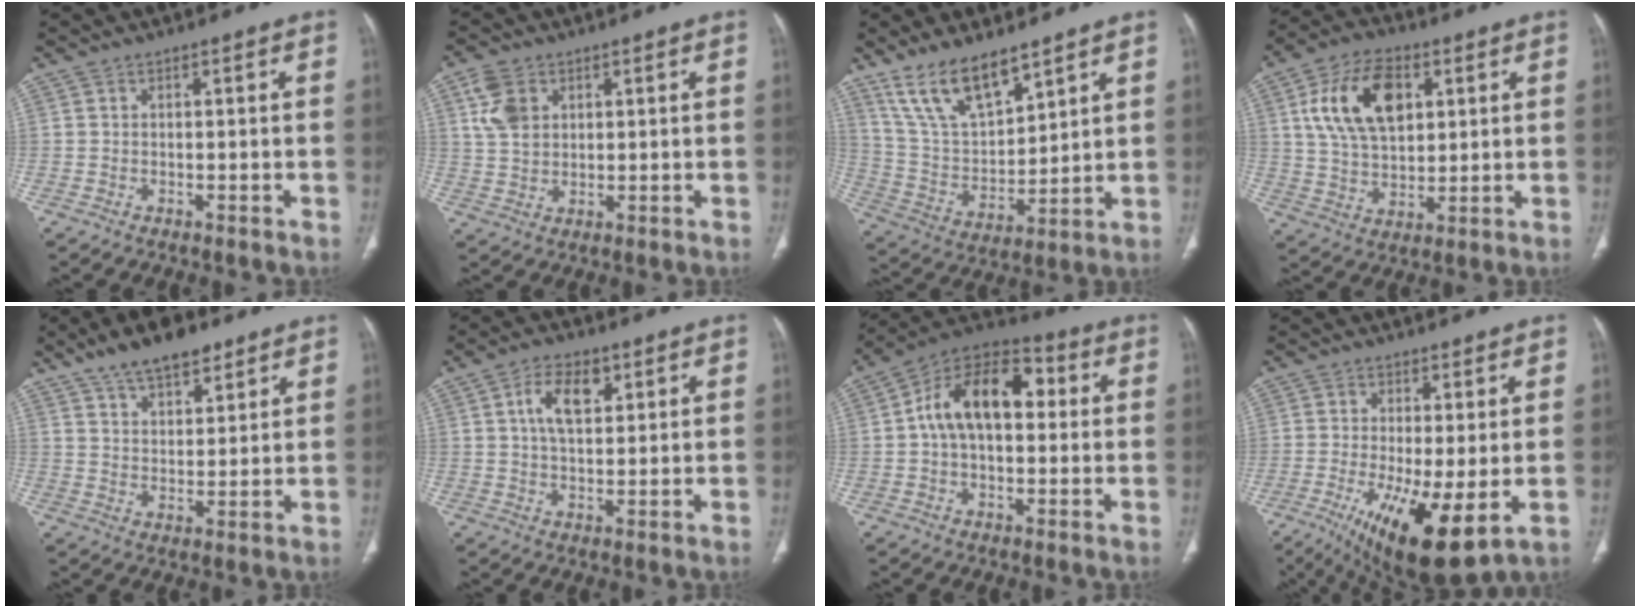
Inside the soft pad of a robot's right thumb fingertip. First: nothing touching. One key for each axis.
{"total": 6.8, "fx": 2.8, "fy": 4.8, "fz": 3.9, "tx": -0.067, "ty": -0.005, "tz": 0.058}
{"total": 14.3, "fx": 10.3, "fy": 5.6, "fz": 8.3, "tx": -0.129, "ty": -0.049, "tz": 0.213}
{"total": 15.5, "fx": 4.9, "fy": 9.5, "fz": 11.2, "tx": -0.181, "ty": -0.005, "tz": 0.092}
{"total": 11.7, "fx": 8.1, "fy": 5.2, "fz": 6.7, "tx": -0.082, "ty": -0.034, "tz": 0.135}
{"total": 7.3, "fx": 2.8, "fy": 4.0, "fz": 5.5, "tx": -0.085, "ty": -0.003, "tz": 0.049}
{"total": 15.8, "fx": 2.1, "fy": 9.7, "fz": 12.4, "tx": -0.184, "ty": 0.039, "tz": 0.025}
{"total": 14.1, "fx": -3.9, "fy": 4.2, "fz": 12.9, "tx": -0.226, "ty": -0.026, "tz": -0.050}